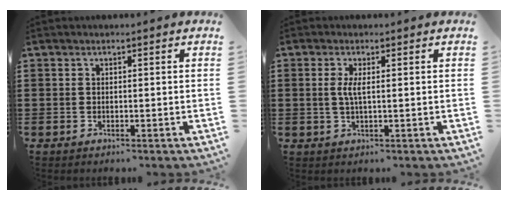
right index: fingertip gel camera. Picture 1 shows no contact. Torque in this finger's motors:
{"motor_torque": [0.38, 0.33, 0.13, 0.03]}